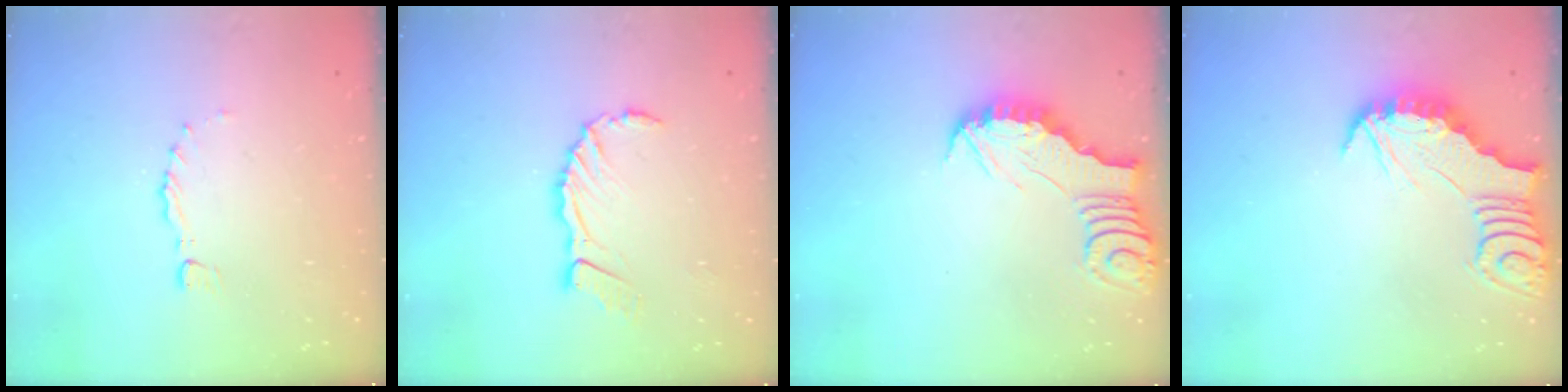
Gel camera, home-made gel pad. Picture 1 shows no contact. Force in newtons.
{"total": 8.0, "press": 7.9, "slide": 0.8}
{"total": 3.2, "press": 3.1, "slide": 0.4}
{"total": 2.8, "press": 2.8, "slide": 0.3}